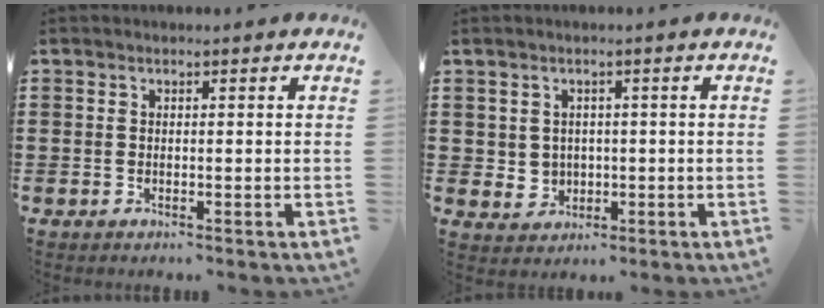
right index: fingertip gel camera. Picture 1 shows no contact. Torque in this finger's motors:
{"motor_torque": [1.00, 1.14, 0.08, 0.02]}